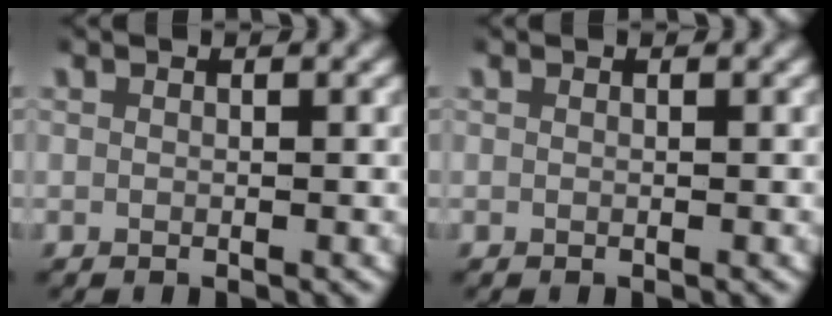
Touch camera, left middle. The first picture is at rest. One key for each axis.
{"total": 0.0}